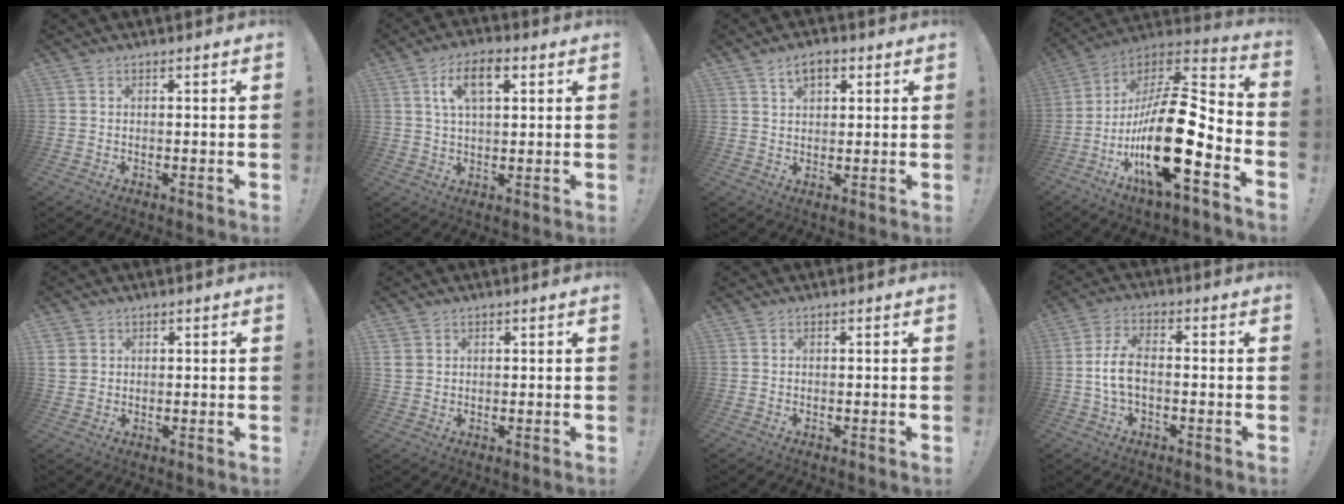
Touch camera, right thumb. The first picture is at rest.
{"total": 9.0, "force": [3.5, 4.2, 7.1], "torque": [-0.109, 0.001, 0.059]}
{"total": 5.2, "force": [2.5, 3.1, 3.3], "torque": [-0.052, 0.001, 0.044]}
{"total": 25.1, "force": [-8.0, 7.3, 22.7], "torque": [-0.418, 0.026, -0.137]}
{"total": 3.6, "force": [1.4, 3.1, 1.0], "torque": [-0.012, -0.003, 0.029]}
{"total": 3.1, "force": [1.6, 2.4, 0.9], "torque": [-0.009, -0.005, 0.031]}
{"total": 0.0}
{"total": 7.2, "force": [-1.1, 3.5, 6.2], "torque": [-0.132, 0.004, -0.020]}